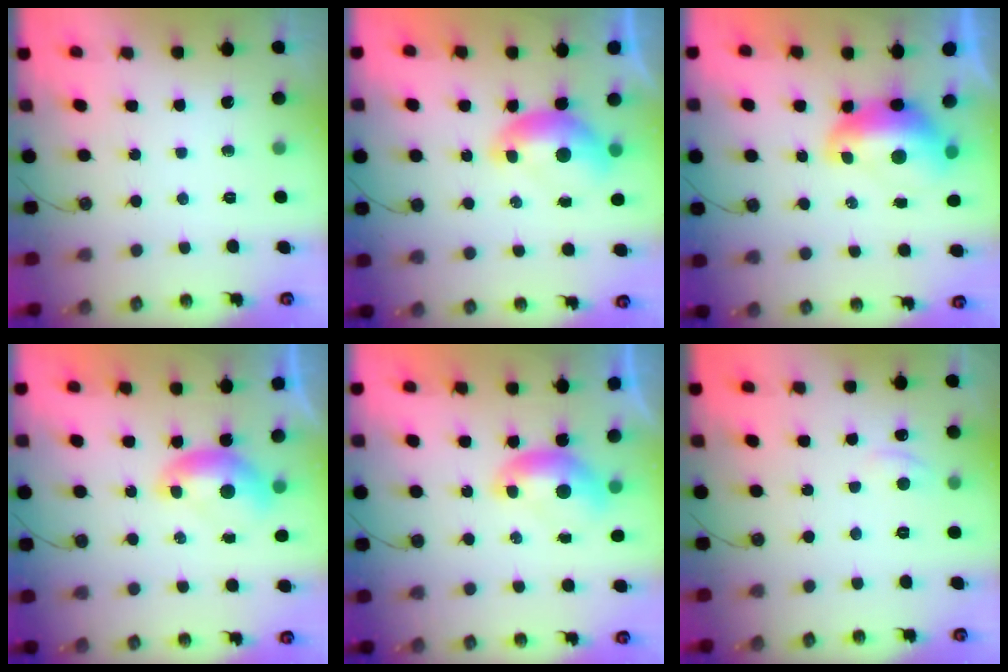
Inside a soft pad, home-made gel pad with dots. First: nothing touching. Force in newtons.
{"total": 0.8, "press": 0.3, "slide": 0.7}
{"total": 2.8, "press": 2.8, "slide": 0.7}
{"total": 0.0}
{"total": 0.0}
{"total": 2.1, "press": 2.1, "slide": 0.4}